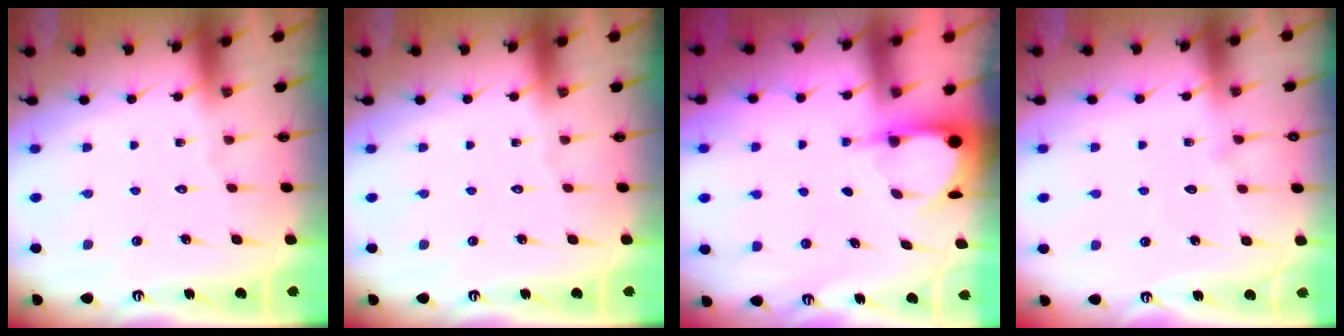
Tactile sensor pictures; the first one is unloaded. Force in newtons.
{"total": 0.0}
{"total": 3.9, "press": 3.9, "slide": 0.4}
{"total": 7.4, "press": 7.4, "slide": 0.6}